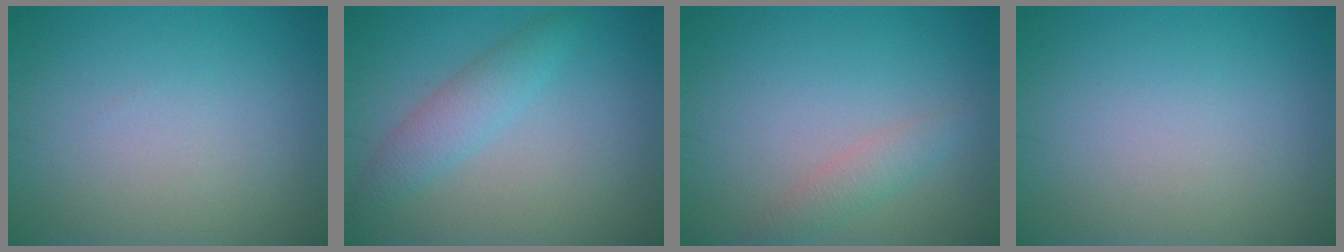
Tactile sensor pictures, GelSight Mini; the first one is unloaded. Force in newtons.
{"total": 2.8, "press": 2.8, "slide": 0.1}
{"total": 1.8, "press": 1.8, "slide": 0.1}
{"total": 0.0}